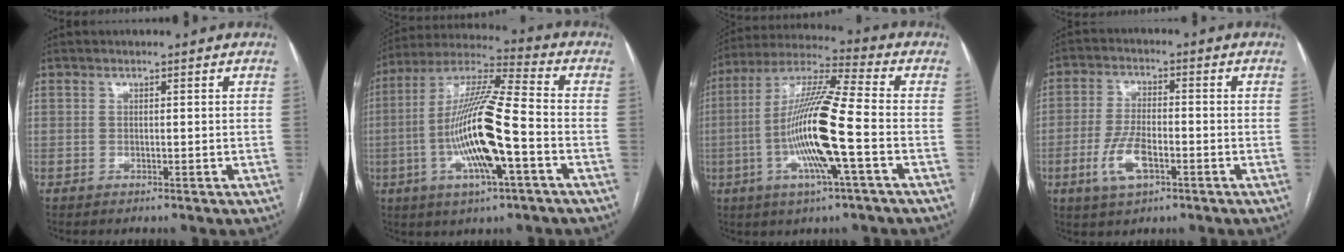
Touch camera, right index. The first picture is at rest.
{"total": 17.0, "force": [-4.0, 1.9, 16.4], "torque": [-0.323, -0.001, -0.072]}
{"total": 15.6, "force": [-3.4, 0.4, 15.3], "torque": [-0.296, -0.001, -0.071]}
{"total": 7.2, "force": [-2.9, 2.8, 6.0], "torque": [-0.131, 0.000, -0.052]}